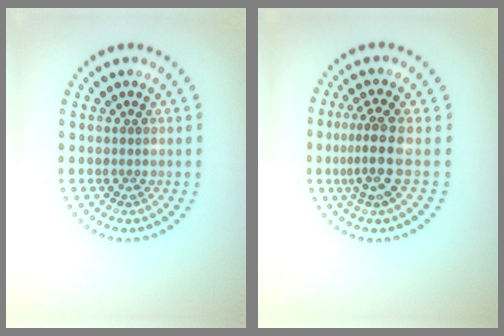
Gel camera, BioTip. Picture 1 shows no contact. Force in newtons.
{"total": 3.2, "press": 2.5, "slide": 2.1}